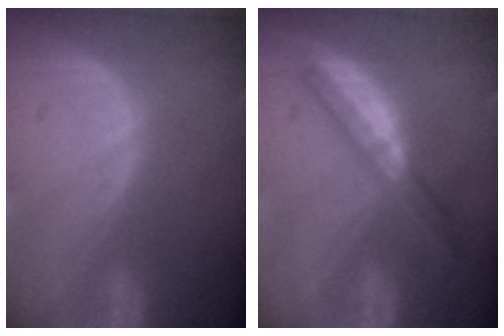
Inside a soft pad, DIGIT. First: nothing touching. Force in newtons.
{"total": 4.9, "press": 4.8, "slide": 0.7}